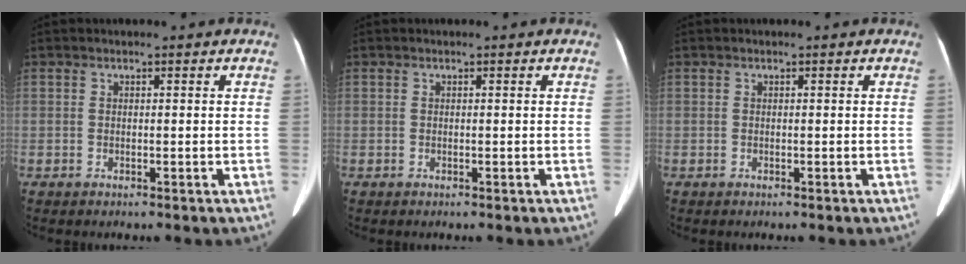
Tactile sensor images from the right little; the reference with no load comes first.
{"total": 0.0}
{"total": 0.0}